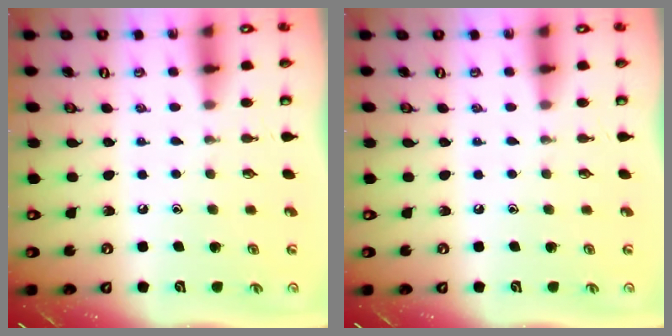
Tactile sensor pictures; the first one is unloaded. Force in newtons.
{"total": 0.0}